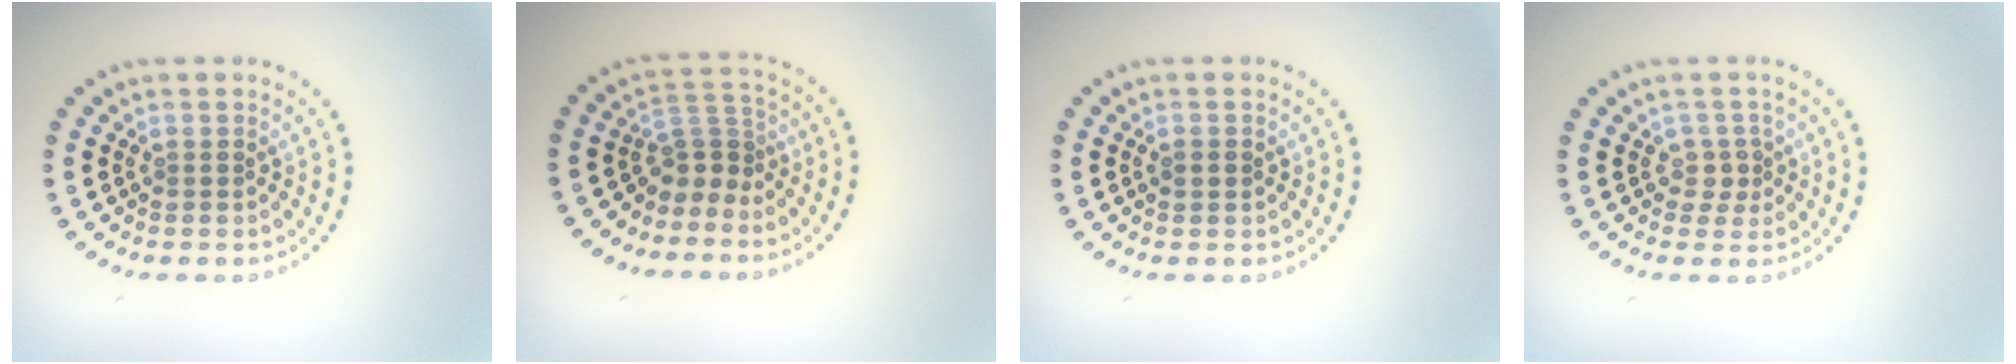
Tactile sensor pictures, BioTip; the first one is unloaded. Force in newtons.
{"total": 2.7, "press": 1.7, "slide": 2.0}
{"total": 1.1, "press": 1.1, "slide": 0.1}
{"total": 1.6, "press": 1.2, "slide": 1.0}